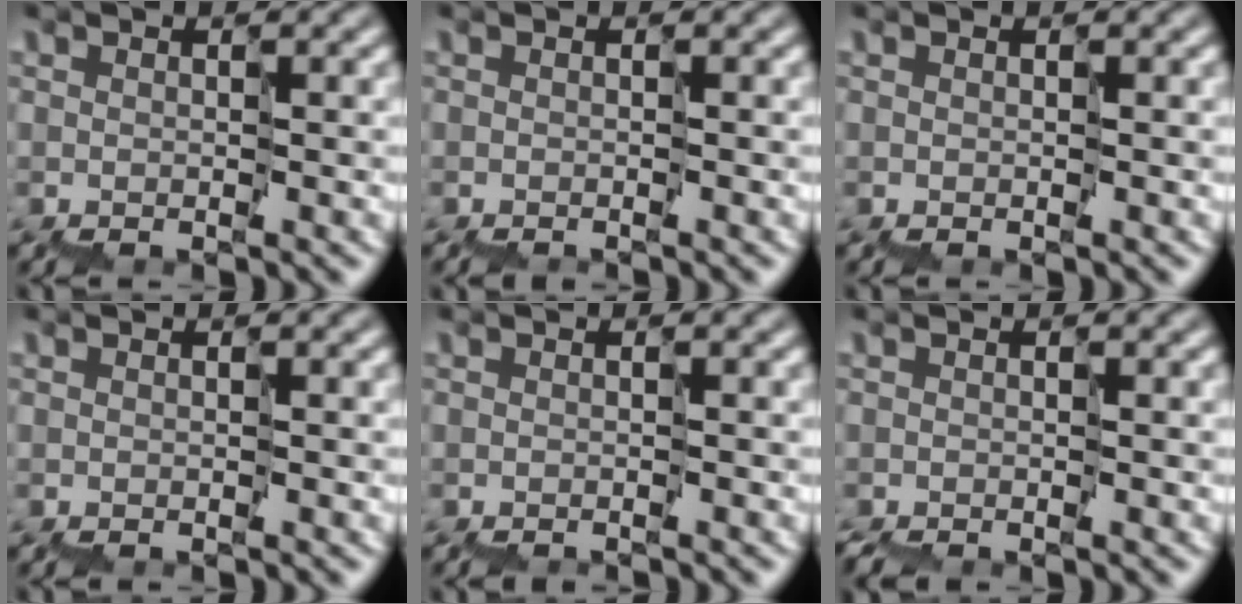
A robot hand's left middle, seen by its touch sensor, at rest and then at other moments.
{"total": 0.8, "force": [-0.8, -0.2, -0.1], "torque": [0.007, 0.001, -0.014]}
{"total": 0.0}
{"total": 0.0}
{"total": 1.0, "force": [-1.0, -0.1, -0.1], "torque": [0.008, 0.000, -0.017]}
{"total": 1.6, "force": [-1.6, 0.3, 0.4], "torque": [-0.008, -0.005, -0.026]}